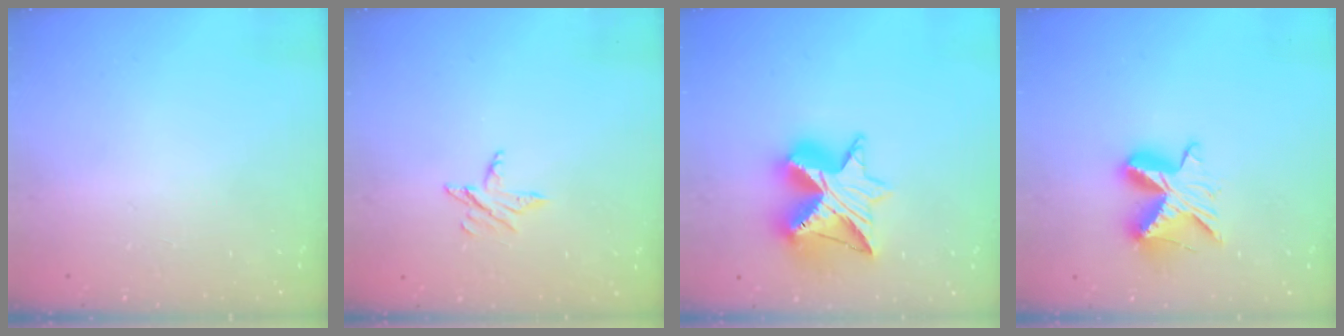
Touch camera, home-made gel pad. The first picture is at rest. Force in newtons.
{"total": 4.0, "press": 4.0, "slide": 0.3}
{"total": 13.7, "press": 13.7, "slide": 1.1}
{"total": 9.8, "press": 9.8, "slide": 0.6}